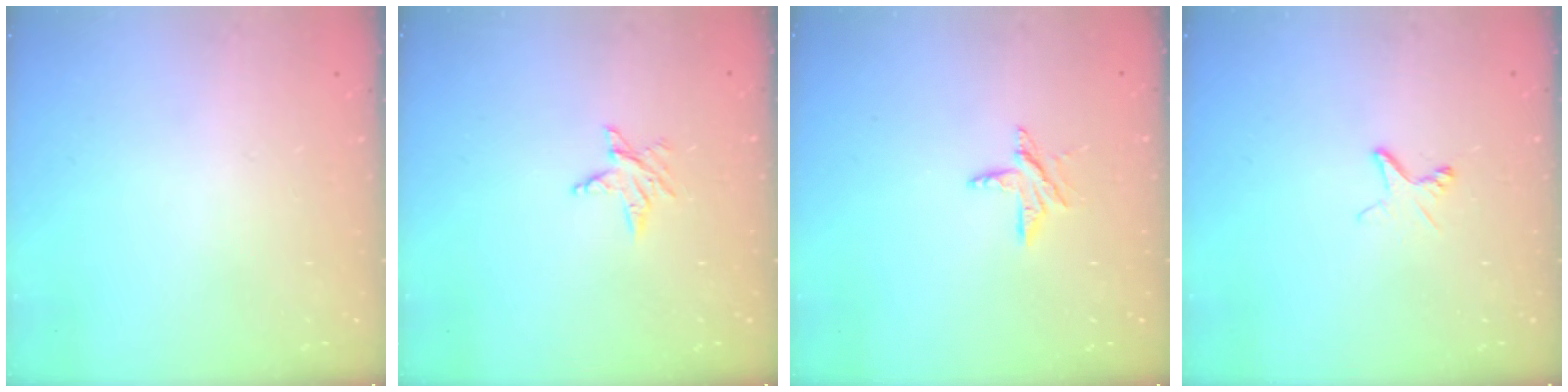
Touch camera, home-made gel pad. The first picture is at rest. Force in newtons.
{"total": 3.6, "press": 3.6, "slide": 0.4}
{"total": 6.7, "press": 6.7, "slide": 0.6}
{"total": 3.9, "press": 3.8, "slide": 0.4}